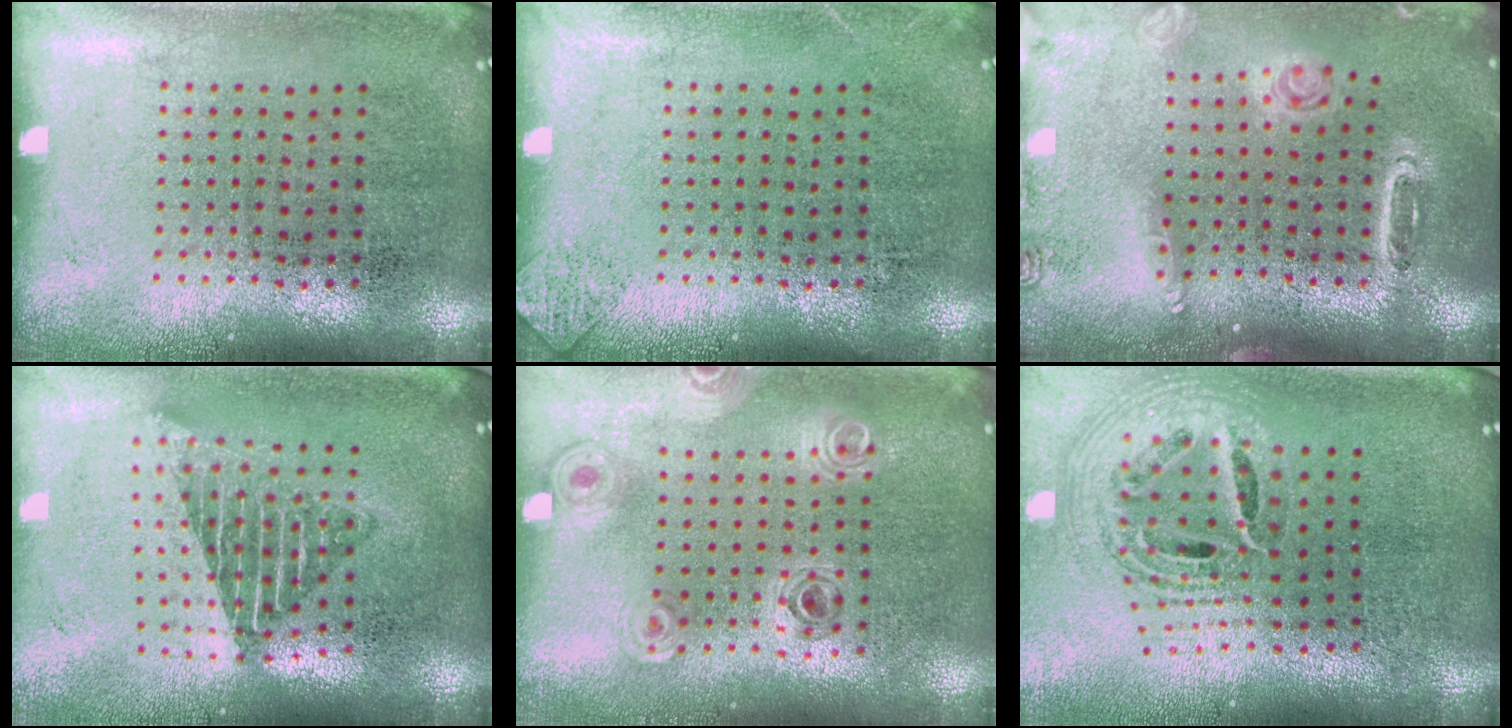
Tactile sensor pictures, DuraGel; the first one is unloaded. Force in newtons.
{"total": 0.8, "press": 0.8, "slide": 0.1}
{"total": 1.5, "press": 1.5, "slide": 0.1}
{"total": 1.7, "press": 1.4, "slide": 1.0}
{"total": 0.8, "press": 0.8, "slide": 0.1}
{"total": 1.9, "press": 1.5, "slide": 1.2}